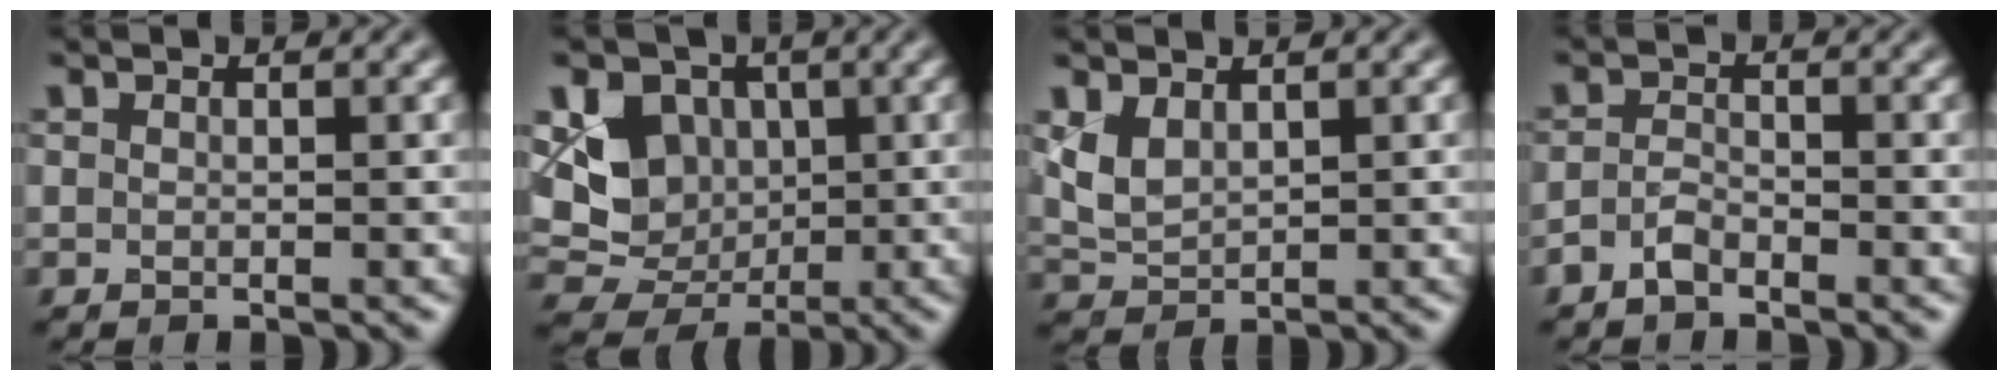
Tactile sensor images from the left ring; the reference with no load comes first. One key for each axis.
{"total": 7.7, "fx": 1.1, "fy": 6.6, "fz": 3.9, "tx": -0.047, "ty": 0.000, "tz": 0.005}
{"total": 2.5, "fx": 1.2, "fy": 1.5, "fz": 1.6, "tx": -0.042, "ty": -0.003, "tz": 0.031}
{"total": 1.6, "fx": -1.3, "fy": 0.6, "fz": 0.8, "tx": -0.018, "ty": 0.004, "tz": -0.029}